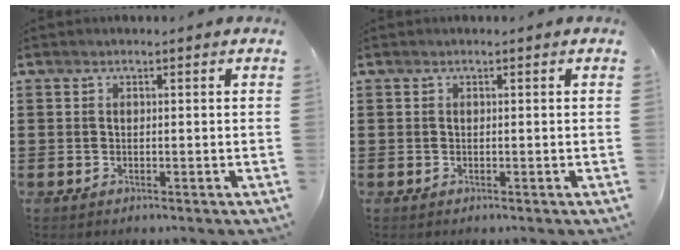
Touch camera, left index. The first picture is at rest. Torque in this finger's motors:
{"motor_torque": [0.00, 0.00, -0.01, 0.01]}